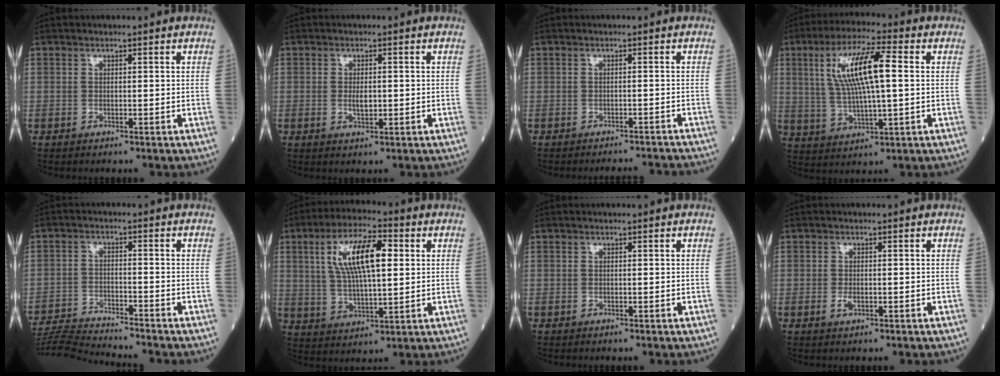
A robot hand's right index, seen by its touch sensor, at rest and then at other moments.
{"total": 2.3, "force": [-0.1, 0.9, 2.1], "torque": [-0.036, -0.001, 0.000]}
{"total": 6.6, "force": [-6.5, -0.2, 1.0], "torque": [-0.004, -0.009, -0.072]}
{"total": 12.2, "force": [2.5, 2.1, 11.7], "torque": [-0.230, 0.016, 0.046]}
{"total": 9.3, "force": [-9.1, -1.6, 1.3], "torque": [-0.020, -0.011, -0.163]}
{"total": 12.5, "force": [3.3, 3.7, 11.5], "torque": [-0.222, 0.018, 0.061]}
{"total": 0.0}
{"total": 1.3, "force": [-0.4, 0.5, 1.1], "torque": [-0.026, -0.003, -0.006]}